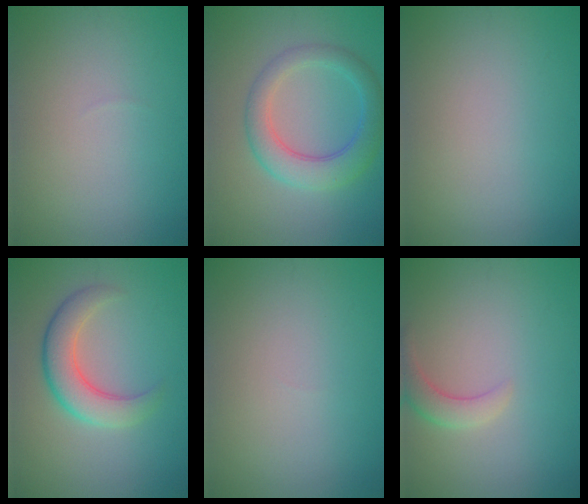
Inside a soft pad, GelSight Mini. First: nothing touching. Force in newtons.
{"total": 4.8, "press": 4.8, "slide": 0.2}
{"total": 0.0}
{"total": 4.7, "press": 4.7, "slide": 0.4}
{"total": 0.0}
{"total": 2.4, "press": 2.4, "slide": 0.2}